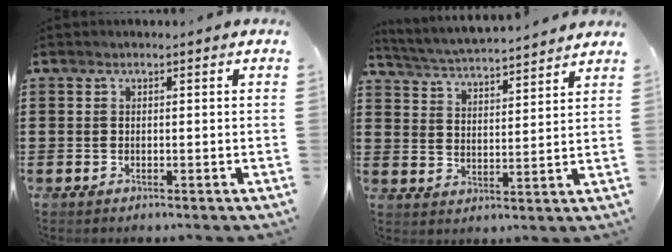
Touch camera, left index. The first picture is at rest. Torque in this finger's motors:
{"motor_torque": [1.08, -1.06, 0.22, 0.11]}